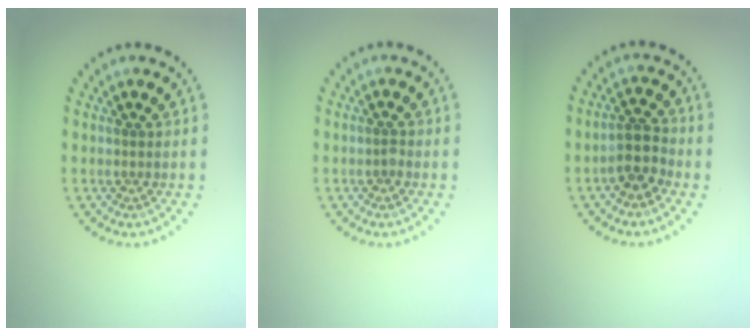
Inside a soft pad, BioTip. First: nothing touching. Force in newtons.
{"total": 0.6, "press": 0.4, "slide": 0.4}
{"total": 2.6, "press": 2.4, "slide": 1.1}